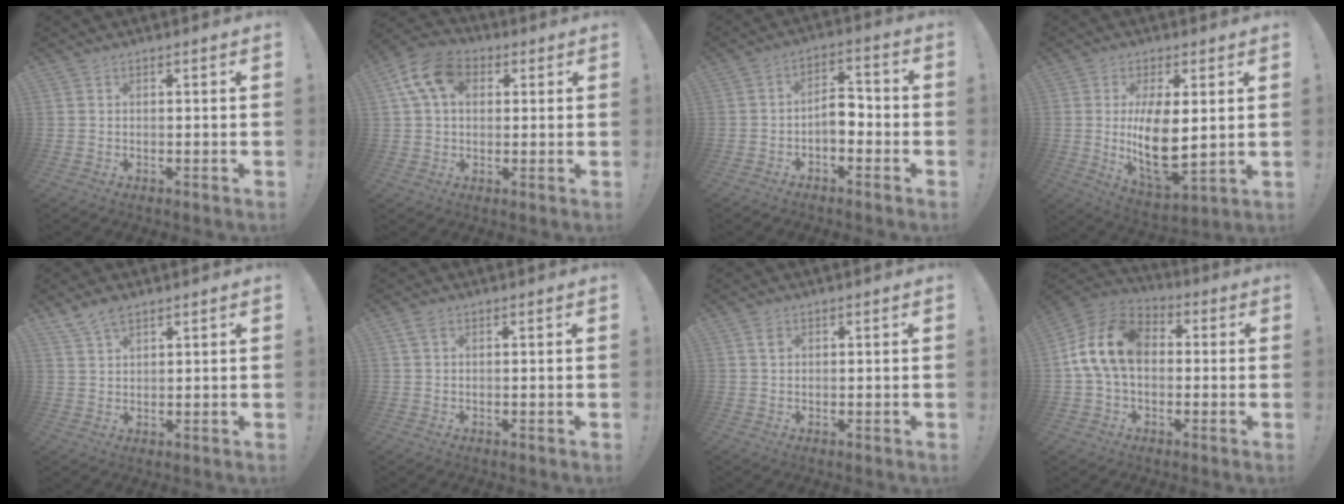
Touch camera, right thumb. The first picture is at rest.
{"total": 12.9, "force": [4.3, 9.0, 8.3], "torque": [-0.145, 0.000, 0.086]}
{"total": 7.4, "force": [-2.6, 4.3, 5.4], "torque": [-0.100, 0.017, -0.049]}
{"total": 14.4, "force": [1.2, 6.8, 12.7], "torque": [-0.242, -0.030, 0.022]}
{"total": 5.1, "force": [4.0, 1.9, 2.4], "torque": [-0.047, -0.018, 0.076]}
{"total": 1.8, "force": [0.9, 0.9, 1.3], "torque": [-0.026, 0.002, 0.016]}
{"total": 1.6, "force": [0.8, 1.2, 0.6], "torque": [0.002, -0.003, 0.012]}
{"total": 15.8, "force": [1.7, 11.0, 11.3], "torque": [-0.200, 0.018, 0.034]}